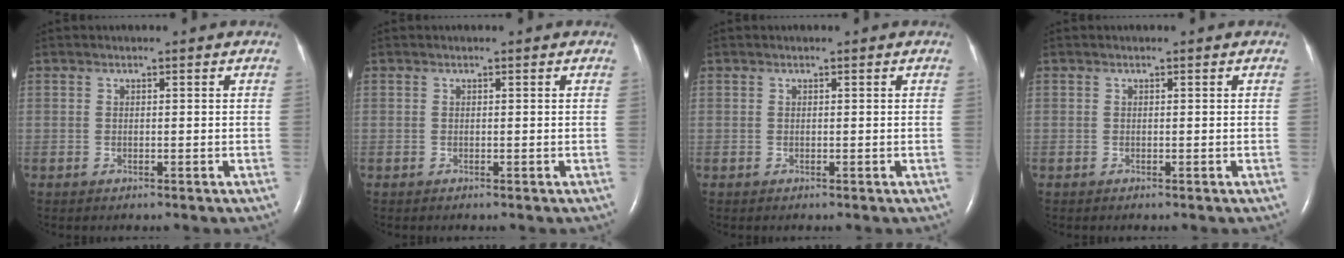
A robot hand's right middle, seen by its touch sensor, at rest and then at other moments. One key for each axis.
{"total": 0.0}
{"total": 0.0}
{"total": 0.0}